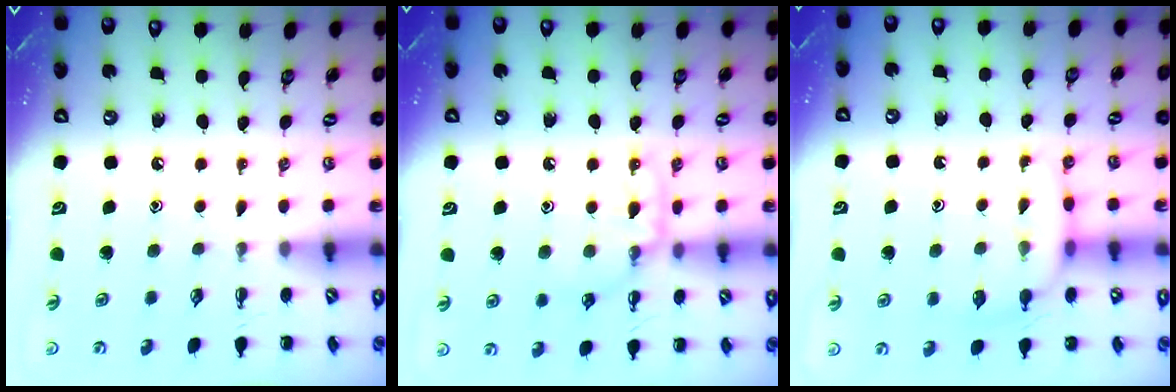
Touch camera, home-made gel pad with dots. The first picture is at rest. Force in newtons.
{"total": 10.3, "press": 10.3, "slide": 0.9}
{"total": 7.8, "press": 7.7, "slide": 1.2}